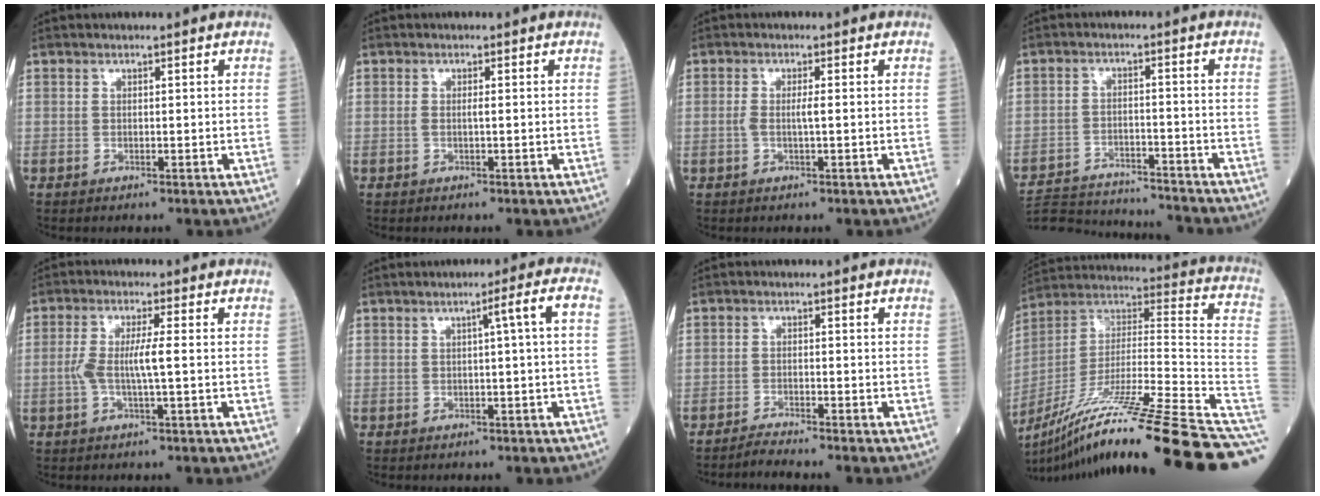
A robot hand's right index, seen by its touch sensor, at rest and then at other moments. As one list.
[{"total": 0.8, "force": [0.0, -0.1, 0.8], "torque": [-0.020, -0.001, -0.002]}, {"total": 1.8, "force": [-0.1, -0.1, 1.8], "torque": [-0.040, 0.000, -0.004]}, {"total": 15.6, "force": [-15.0, 1.8, 3.7], "torque": [-0.074, 0.001, -0.220]}, {"total": 4.7, "force": [-0.4, 0.1, 4.7], "torque": [-0.104, 0.004, -0.008]}, {"total": 3.5, "force": [0.4, -0.9, 3.4], "torque": [-0.051, 0.007, 0.007]}, {"total": 2.5, "force": [-2.4, -0.9, 0.2], "torque": [-0.008, -0.011, -0.044]}, {"total": 33.7, "force": [-24.2, -0.7, 23.4], "torque": [-0.291, -0.021, -0.385]}]